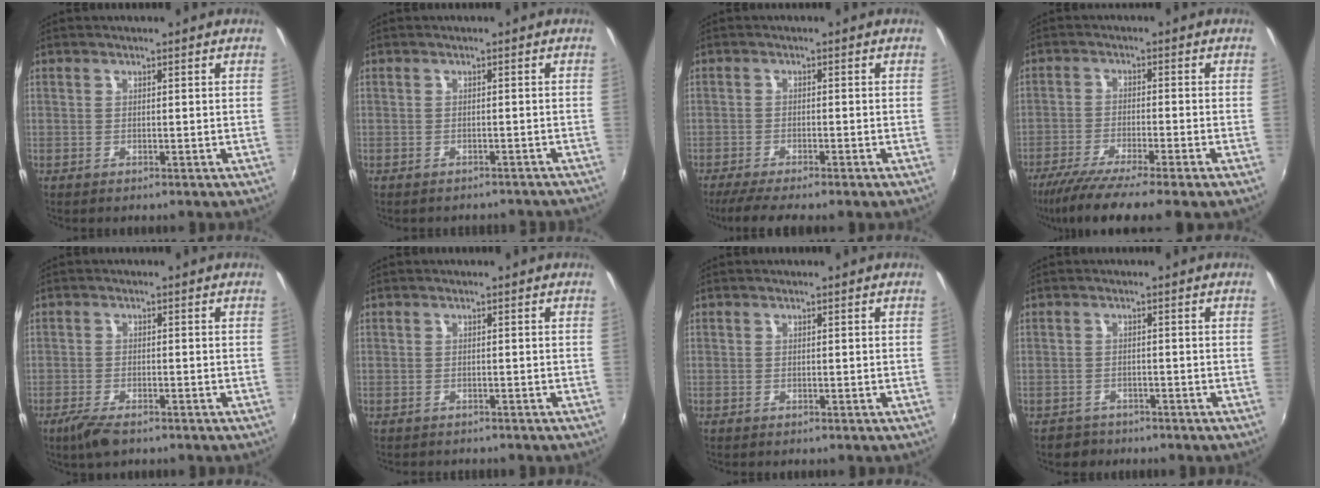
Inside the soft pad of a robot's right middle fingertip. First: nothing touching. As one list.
[{"total": 6.3, "force": [-5.7, 1.8, 1.9], "torque": [-0.038, -0.010, -0.067]}, {"total": 6.2, "force": [-5.2, 0.1, 3.5], "torque": [-0.079, -0.018, -0.085]}, {"total": 10.1, "force": [-8.0, -0.6, 6.1], "torque": [-0.127, -0.035, -0.135]}, {"total": 4.8, "force": [-3.4, 1.5, 3.0], "torque": [-0.077, -0.013, -0.064]}, {"total": 1.5, "force": [-1.4, 0.5, 0.2], "torque": [-0.009, -0.008, -0.020]}, {"total": 0.0}, {"total": 2.5, "force": [-2.0, 1.4, -0.3], "torque": [-0.005, 0.005, -0.037]}]